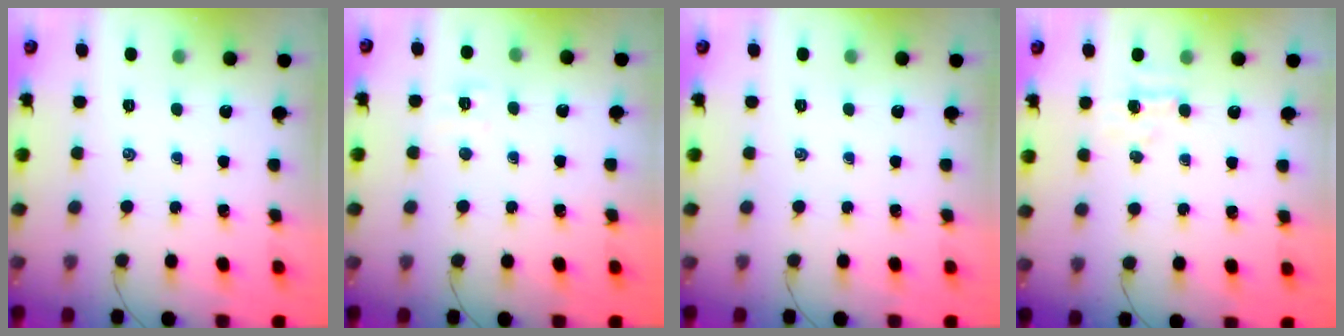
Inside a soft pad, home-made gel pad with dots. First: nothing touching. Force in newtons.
{"total": 4.7, "press": 4.6, "slide": 1.2}
{"total": 0.0}
{"total": 2.7, "press": 2.6, "slide": 0.7}